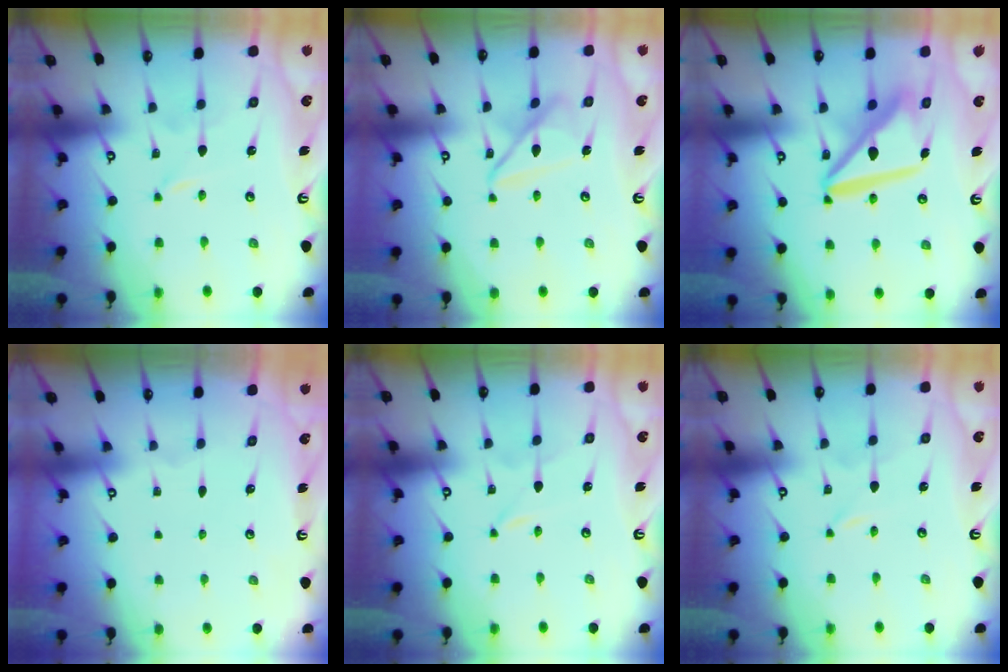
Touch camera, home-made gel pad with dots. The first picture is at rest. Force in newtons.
{"total": 10.2, "press": 10.2, "slide": 0.7}
{"total": 14.6, "press": 14.5, "slide": 1.8}
{"total": 0.0}
{"total": 0.0}
{"total": 0.0}